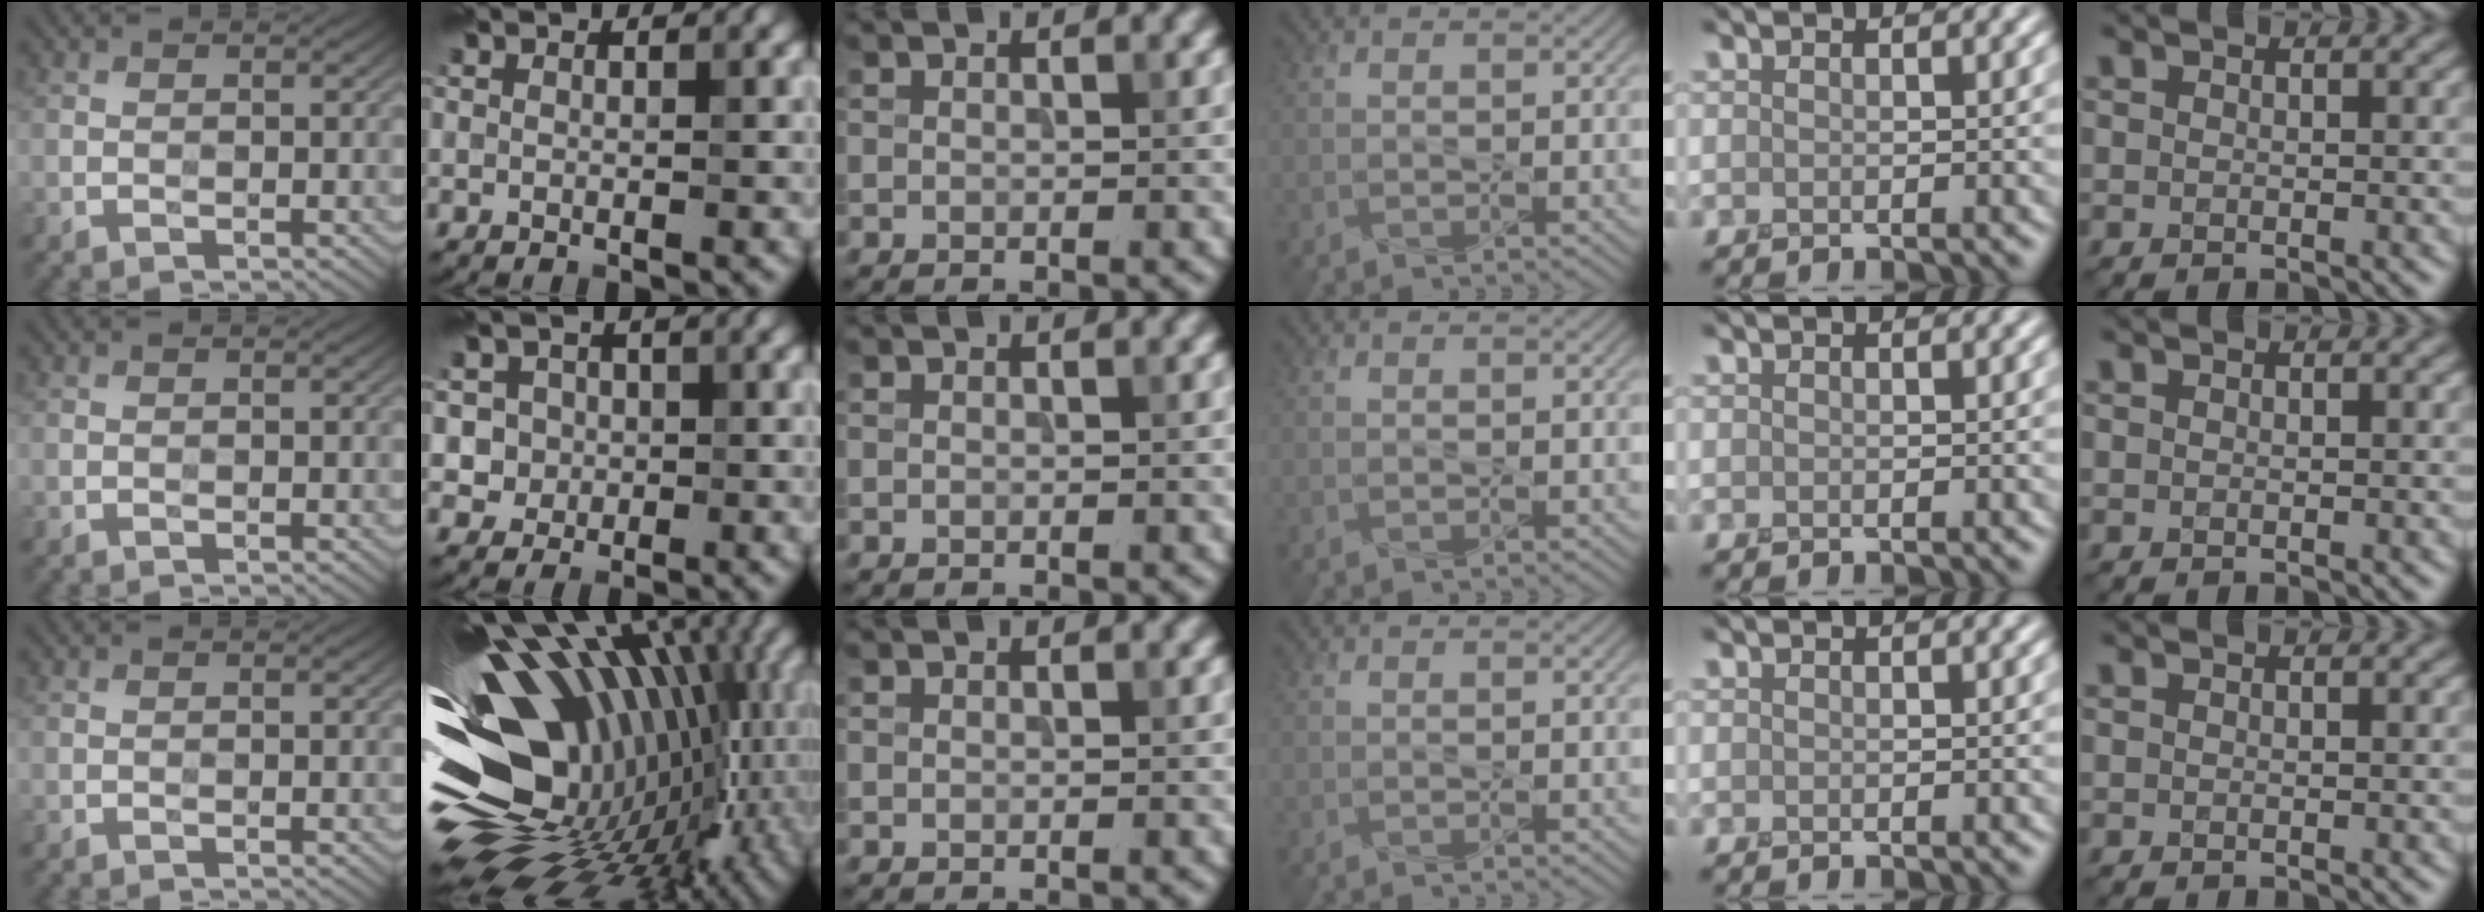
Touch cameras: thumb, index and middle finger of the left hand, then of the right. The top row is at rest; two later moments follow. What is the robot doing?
{"motion": "press", "object": "sticky note"}